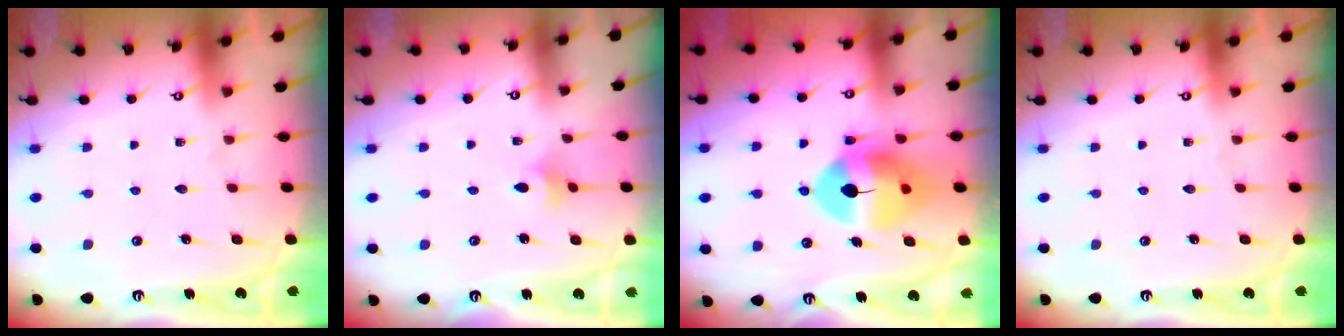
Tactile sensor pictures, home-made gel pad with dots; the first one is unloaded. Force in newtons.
{"total": 3.7, "press": 3.7, "slide": 0.7}
{"total": 12.4, "press": 12.2, "slide": 2.2}
{"total": 0.0}